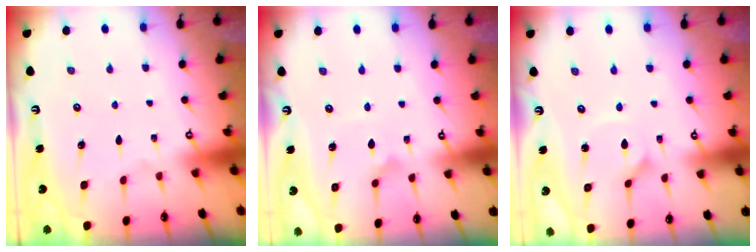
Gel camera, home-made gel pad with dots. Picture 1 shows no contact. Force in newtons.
{"total": 2.5, "press": 2.5, "slide": 0.3}
{"total": 1.5, "press": 1.4, "slide": 0.3}